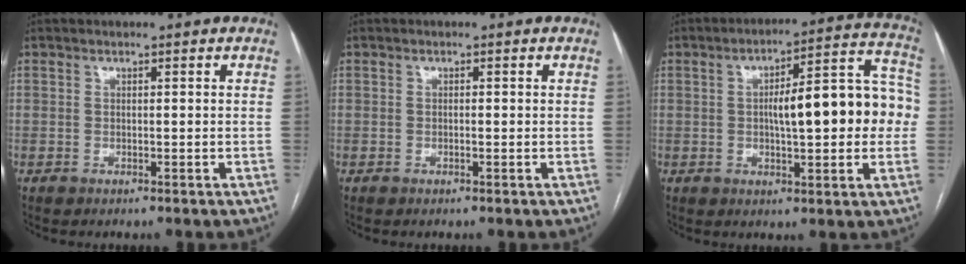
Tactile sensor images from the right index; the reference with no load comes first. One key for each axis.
{"total": 0.6, "fx": -0.1, "fy": 0.1, "fz": 0.5, "tx": -0.010, "ty": 0.000, "tz": -0.001}
{"total": 15.1, "fx": 0.0, "fy": 3.9, "fz": 14.6, "tx": -0.194, "ty": 0.042, "tz": 0.003}